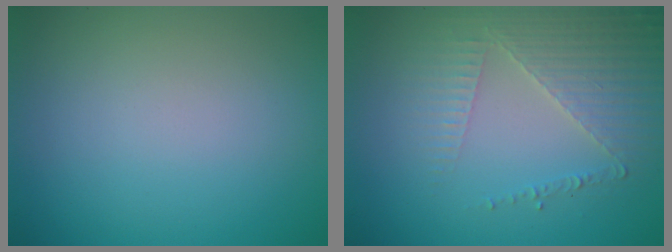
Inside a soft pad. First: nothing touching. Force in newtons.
{"total": 3.5, "press": 3.3, "slide": 1.2}